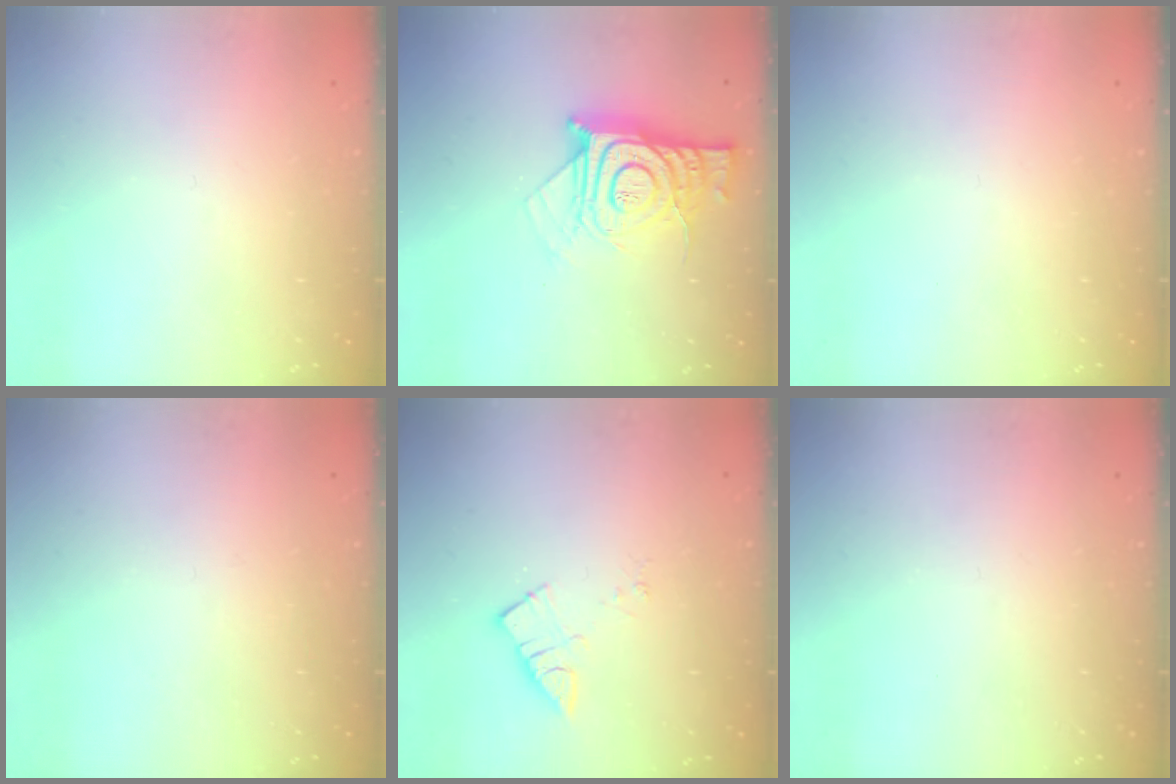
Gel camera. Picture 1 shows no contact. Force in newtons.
{"total": 14.2, "press": 14.2, "slide": 1.2}
{"total": 0.0}
{"total": 2.8, "press": 2.8, "slide": 0.4}
{"total": 5.0, "press": 5.0, "slide": 0.4}
{"total": 0.0}